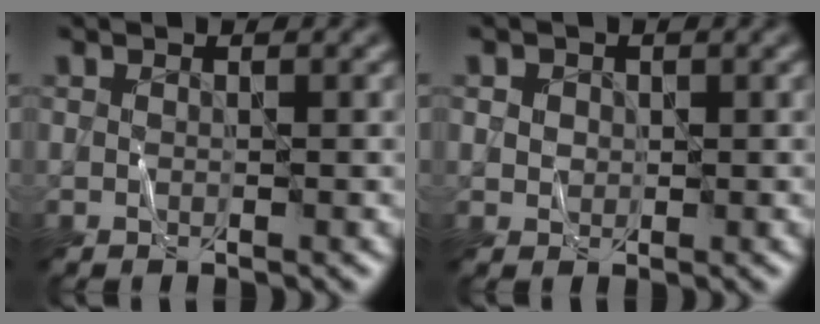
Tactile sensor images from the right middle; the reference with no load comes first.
{"total": 2.2, "force": [0.9, 1.7, 0.9], "torque": [-0.018, 0.003, 0.015]}